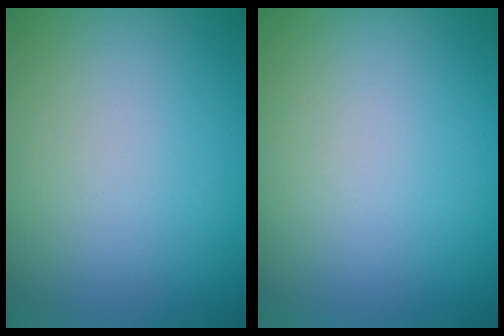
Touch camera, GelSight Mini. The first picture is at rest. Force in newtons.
{"total": 0.0}